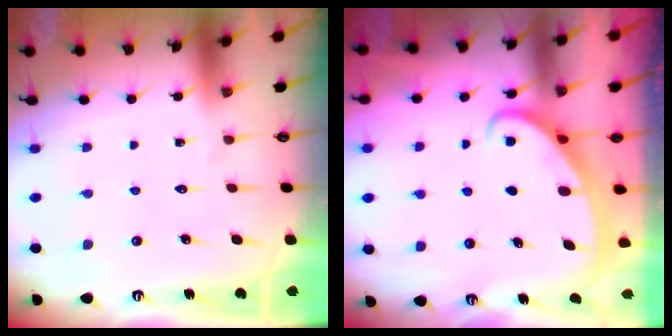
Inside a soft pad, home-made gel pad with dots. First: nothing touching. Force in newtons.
{"total": 2.4, "press": 2.4, "slide": 0.4}